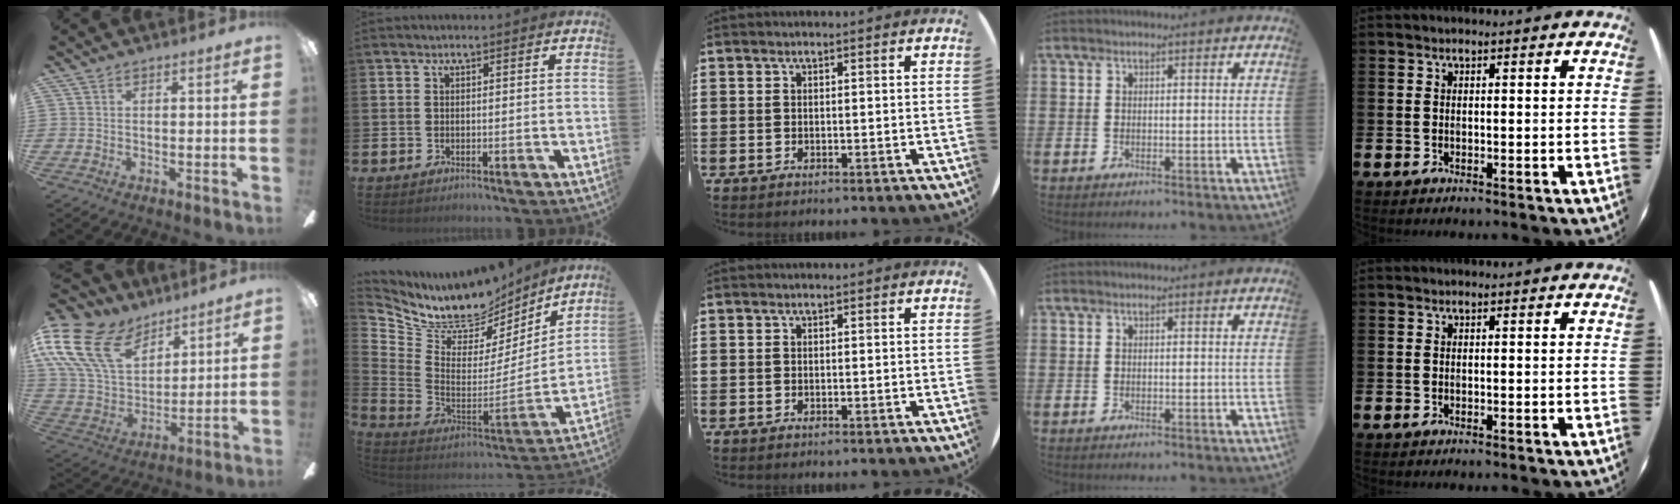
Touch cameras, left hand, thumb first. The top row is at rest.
{"thumb": {"total": 22.7, "force": [11.8, 14.5, 12.8], "torque": [-0.290, -0.060, 0.215]}, "index": {"total": 9.8, "force": [8.6, 4.0, 2.3], "torque": [-0.097, -0.058, 0.152]}}